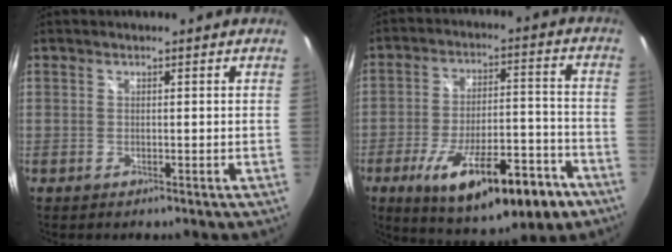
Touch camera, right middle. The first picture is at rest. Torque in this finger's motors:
{"motor_torque": [1.71, -0.43, 1.05, 0.21]}